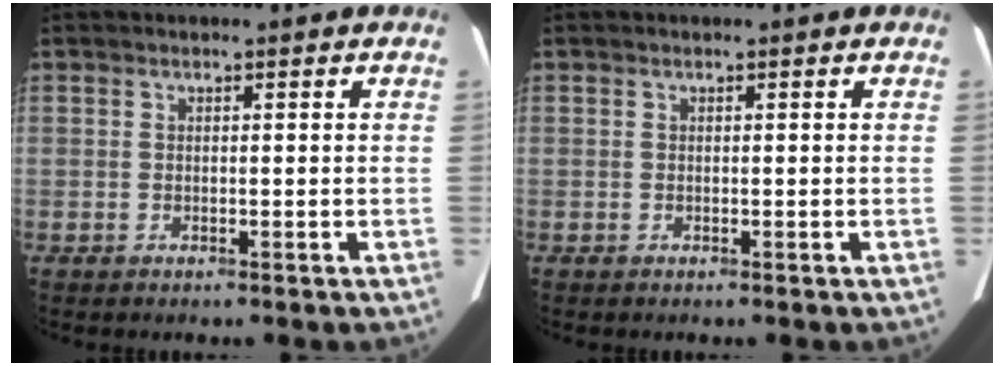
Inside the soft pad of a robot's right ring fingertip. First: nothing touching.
{"total": 0.0}